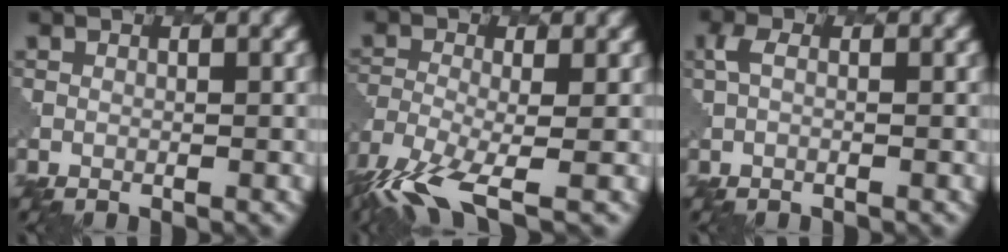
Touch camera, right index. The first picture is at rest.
{"total": 6.8, "force": [-4.4, 1.7, 4.9], "torque": [-0.102, -0.013, -0.096]}
{"total": 1.3, "force": [0.0, 0.5, 1.2], "torque": [-0.034, 0.003, -0.005]}